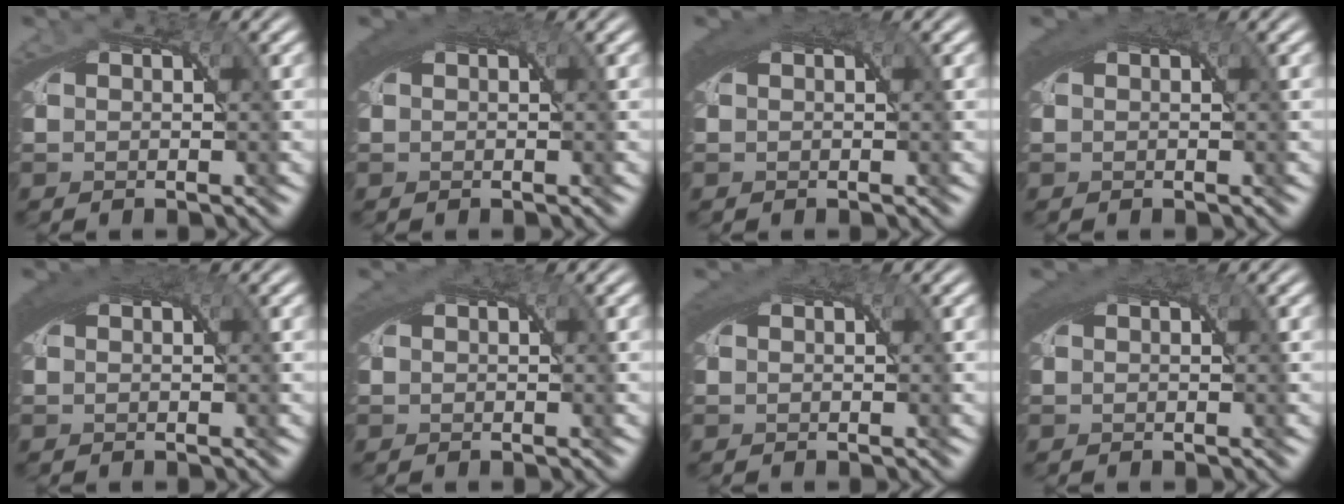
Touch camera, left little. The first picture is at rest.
{"total": 2.3, "force": [0.9, 1.1, 1.9], "torque": [-0.036, 0.000, 0.016]}
{"total": 2.5, "force": [0.9, 1.2, 2.0], "torque": [-0.038, -0.001, 0.015]}
{"total": 2.1, "force": [0.8, 1.0, 1.6], "torque": [-0.032, 0.000, 0.013]}
{"total": 2.7, "force": [1.0, 1.2, 2.2], "torque": [-0.039, 0.000, 0.016]}
{"total": 1.2, "force": [0.5, 0.7, 0.9], "torque": [-0.015, 0.000, 0.007]}
{"total": 1.5, "force": [0.6, 0.8, 1.1], "torque": [-0.022, -0.001, 0.010]}
{"total": 1.9, "force": [0.8, 1.0, 1.4], "torque": [-0.029, -0.001, 0.012]}